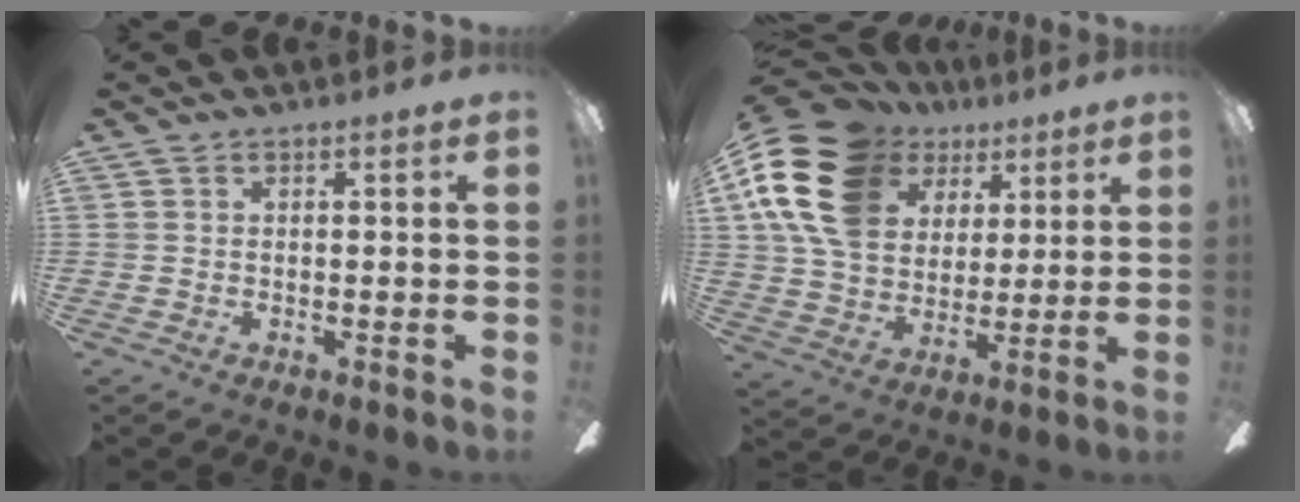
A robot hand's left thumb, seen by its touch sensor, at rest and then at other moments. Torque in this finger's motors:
{"motor_torque": [0.23, 0.95, 1.37, -1.39, 0.66]}